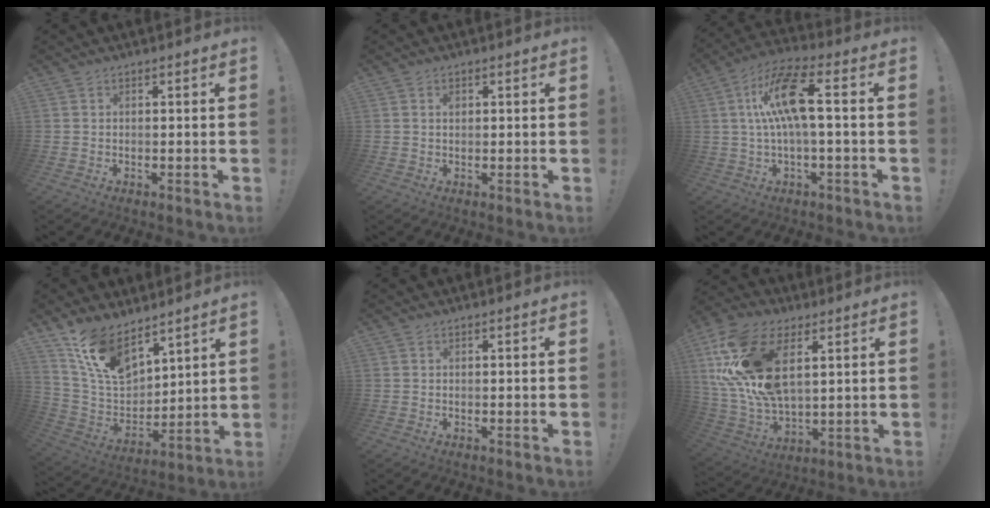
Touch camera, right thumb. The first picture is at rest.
{"total": 1.0, "force": [0.4, 0.7, 0.4], "torque": [-0.004, 0.000, 0.007]}
{"total": 15.1, "force": [2.4, 4.0, 14.4], "torque": [-0.265, 0.005, 0.031]}
{"total": 15.5, "force": [11.2, 7.6, 7.6], "torque": [-0.150, -0.074, 0.213]}
{"total": 0.0}
{"total": 22.6, "force": [8.9, 13.1, 16.1], "torque": [-0.332, -0.032, 0.169]}